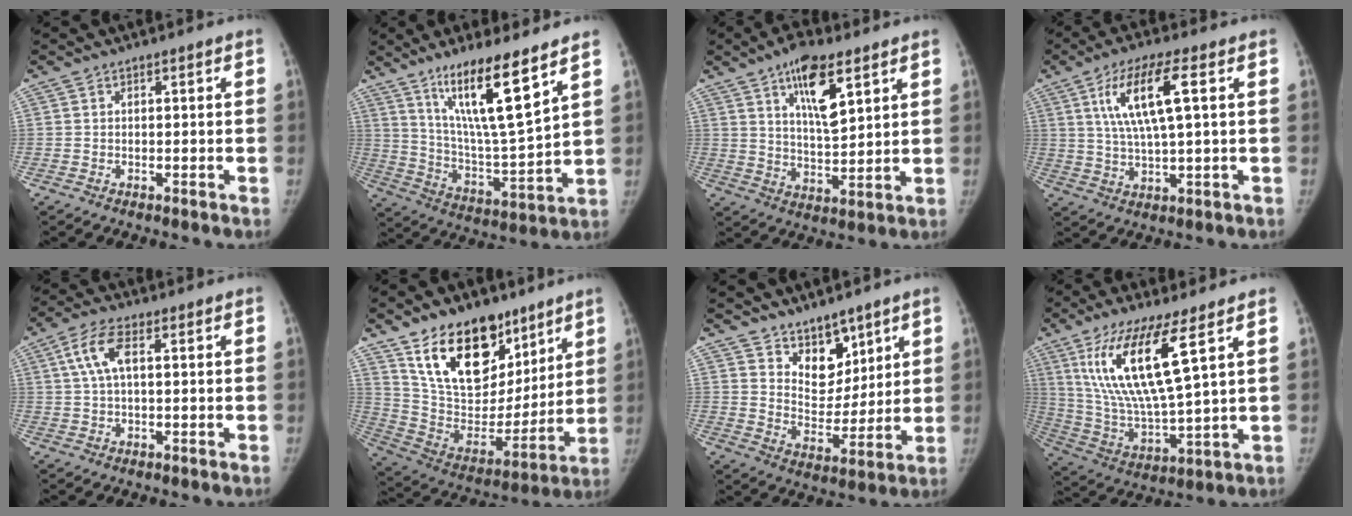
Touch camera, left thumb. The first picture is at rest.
{"total": 16.6, "force": [10.3, 1.8, 12.9], "torque": [-0.220, -0.070, 0.193]}
{"total": 13.6, "force": [6.9, 4.5, 10.9], "torque": [-0.166, -0.034, 0.122]}
{"total": 10.9, "force": [3.2, 2.2, 10.2], "torque": [-0.213, 0.001, 0.062]}
{"total": 6.1, "force": [1.5, 2.5, 5.3], "torque": [-0.120, 0.019, 0.029]}
{"total": 22.4, "force": [13.9, 13.0, 11.9], "torque": [-0.153, -0.063, 0.251]}
{"total": 9.1, "force": [6.6, 5.4, 3.2], "torque": [-0.010, -0.052, 0.122]}
{"total": 16.9, "force": [7.6, 3.1, 14.8], "torque": [-0.301, -0.041, 0.154]}